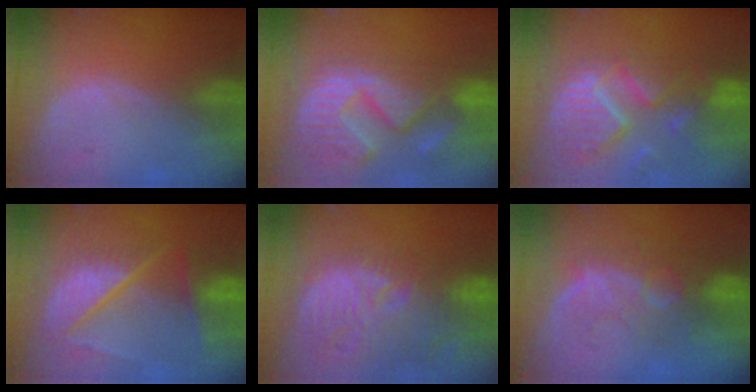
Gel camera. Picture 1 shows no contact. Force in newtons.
{"total": 15.4, "press": 12.6, "slide": 8.8}
{"total": 12.9, "press": 10.9, "slide": 6.9}
{"total": 10.6, "press": 8.7, "slide": 6.0}
{"total": 14.6, "press": 13.0, "slide": 6.6}
{"total": 9.6, "press": 8.5, "slide": 4.6}